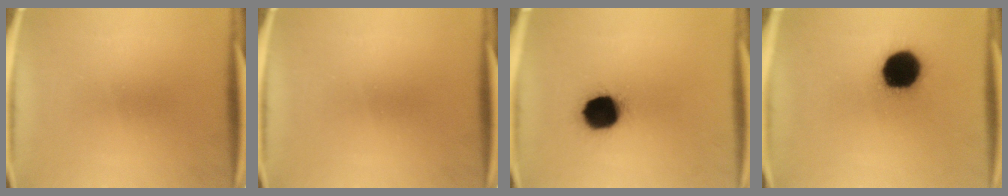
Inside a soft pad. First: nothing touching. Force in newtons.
{"total": 0.0}
{"total": 14.4}
{"total": 15.1}